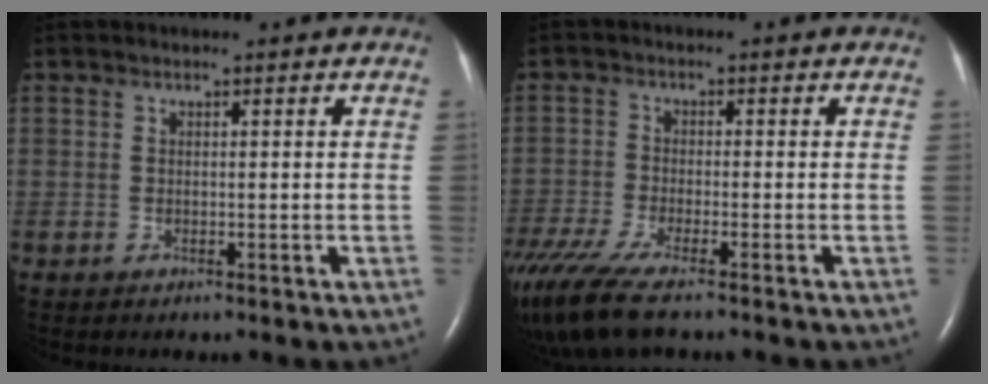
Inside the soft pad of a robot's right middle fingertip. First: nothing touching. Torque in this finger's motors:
{"motor_torque": [1.10, -1.04, 0.59, 0.20]}